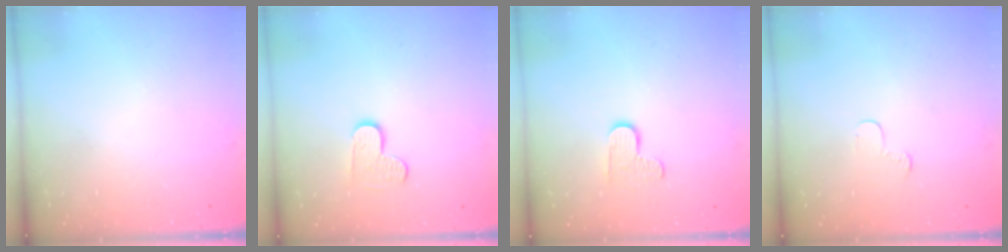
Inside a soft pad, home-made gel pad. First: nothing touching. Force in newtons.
{"total": 4.8, "press": 4.8, "slide": 0.5}
{"total": 5.5, "press": 5.5, "slide": 0.4}
{"total": 3.2, "press": 3.2, "slide": 0.3}